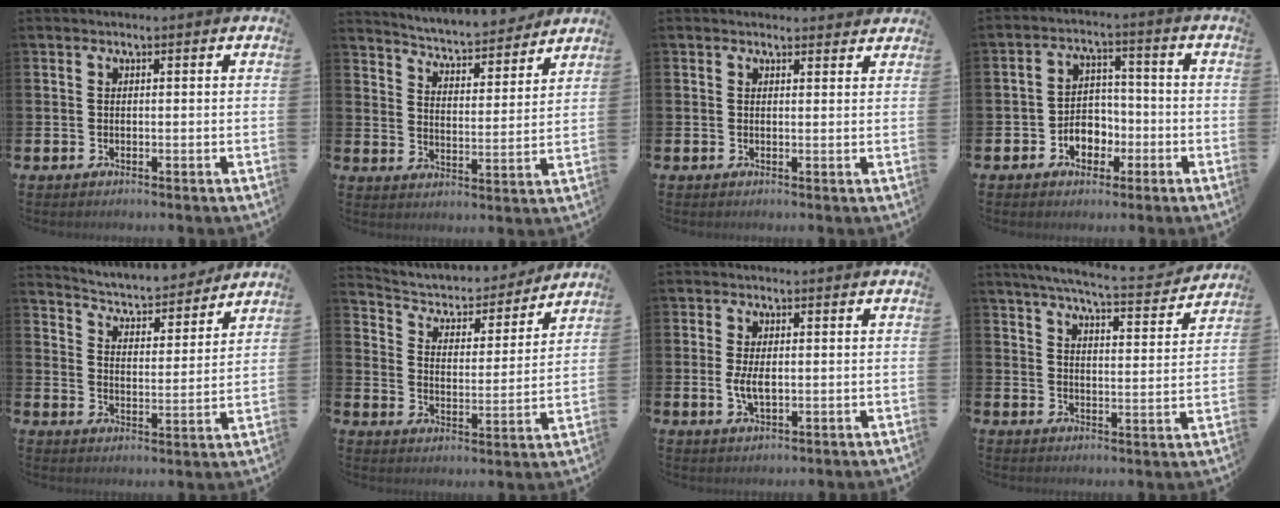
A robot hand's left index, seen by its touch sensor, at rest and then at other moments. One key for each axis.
{"total": 5.3, "fx": 5.3, "fy": 0.5, "fz": 0.5, "tx": -0.038, "ty": -0.045, "tz": 0.087}
{"total": 1.3, "fx": 1.2, "fy": 0.5, "fz": 0.0, "tx": 0.010, "ty": -0.003, "tz": 0.020}
{"total": 4.5, "fx": -2.0, "fy": 3.5, "fz": 2.0, "tx": -0.036, "ty": 0.004, "tz": -0.045}
{"total": 5.1, "fx": 5.0, "fy": 1.0, "fz": 0.9, "tx": -0.037, "ty": -0.049, "tz": 0.078}
{"total": 5.1, "fx": 4.6, "fy": 1.8, "fz": 0.9, "tx": -0.049, "ty": -0.039, "tz": 0.073}
{"total": 3.2, "fx": 0.0, "fy": 1.5, "fz": 2.8, "tx": -0.047, "ty": 0.001, "tz": -0.003}
{"total": 6.4, "fx": 6.0, "fy": 0.3, "fz": 2.3, "tx": -0.050, "ty": -0.043, "tz": 0.099}